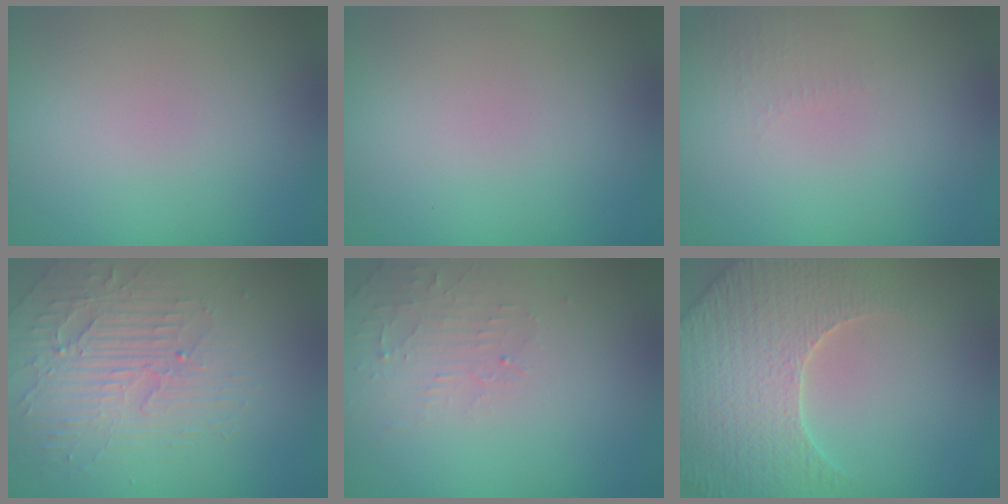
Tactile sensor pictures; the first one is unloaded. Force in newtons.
{"total": 0.0}
{"total": 1.0, "press": 0.9, "slide": 0.3}
{"total": 3.8, "press": 3.4, "slide": 1.8}
{"total": 2.0, "press": 1.9, "slide": 0.4}
{"total": 5.4, "press": 5.1, "slide": 1.7}